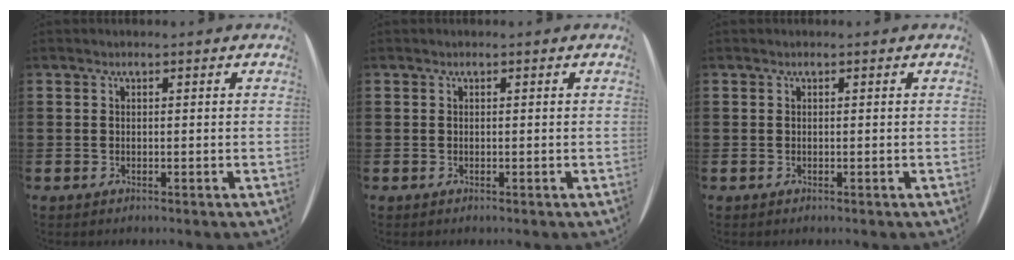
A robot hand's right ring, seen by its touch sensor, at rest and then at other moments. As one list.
[{"total": 0.0}, {"total": 0.0}]